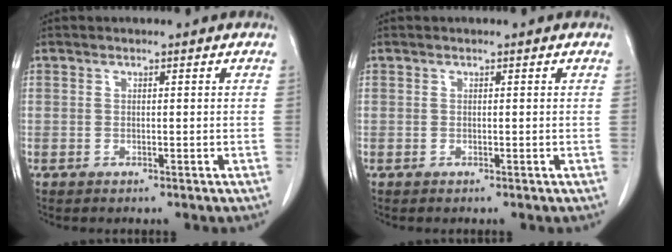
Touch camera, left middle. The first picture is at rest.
{"total": 0.0}